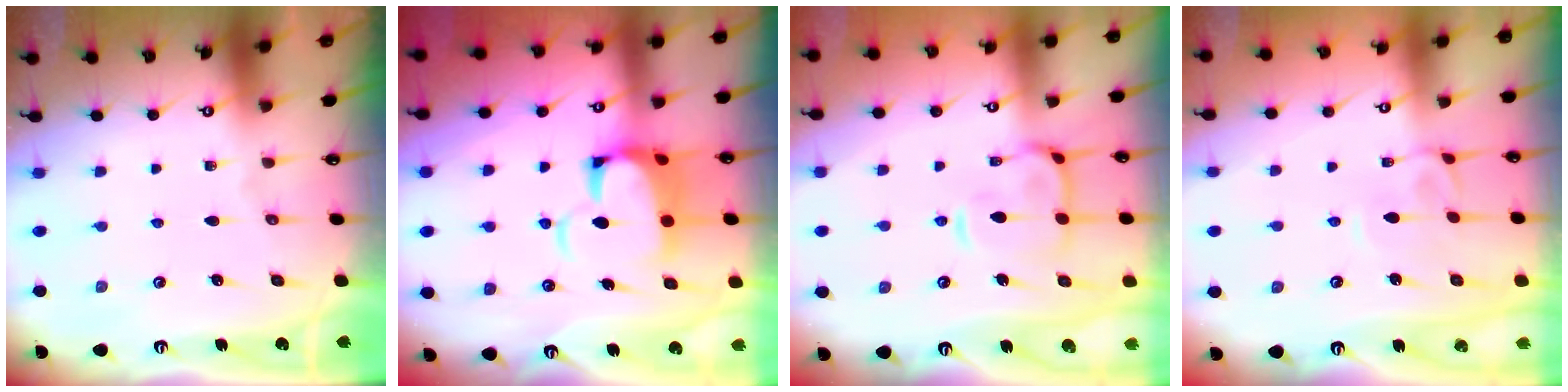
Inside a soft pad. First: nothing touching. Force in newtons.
{"total": 6.9, "press": 6.7, "slide": 1.6}
{"total": 6.7, "press": 6.6, "slide": 1.2}
{"total": 3.0, "press": 3.0, "slide": 0.4}